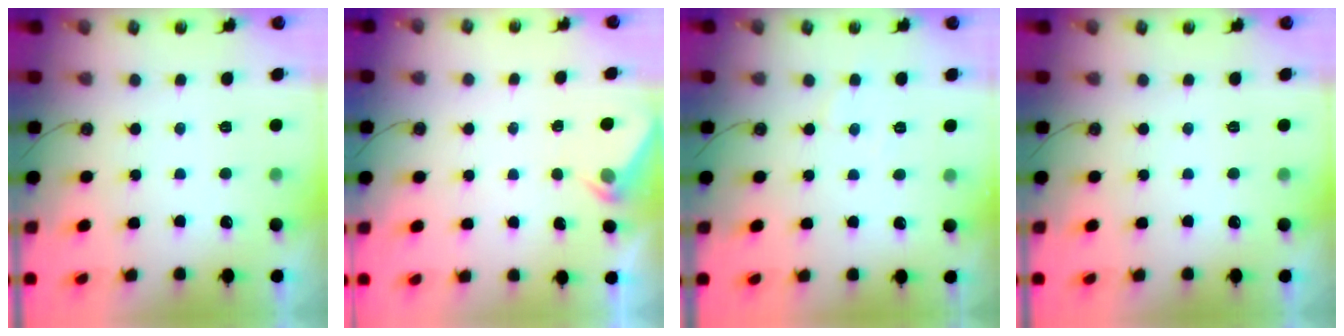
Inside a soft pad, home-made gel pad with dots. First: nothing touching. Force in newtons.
{"total": 3.6, "press": 3.6, "slide": 0.5}
{"total": 3.4, "press": 3.3, "slide": 0.5}
{"total": 0.0}